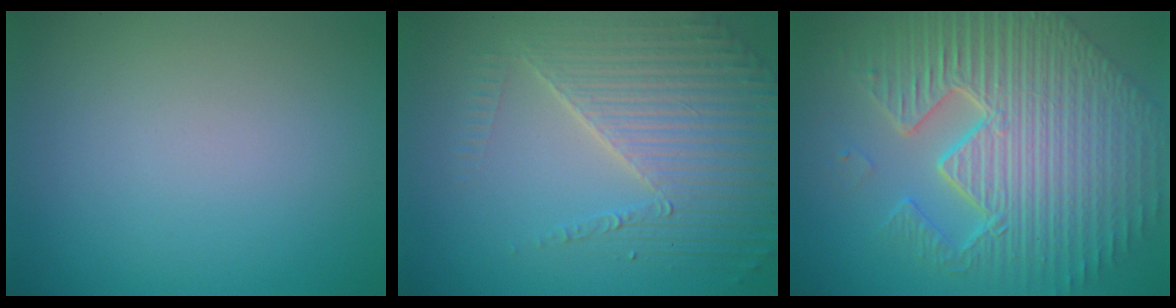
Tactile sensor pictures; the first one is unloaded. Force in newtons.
{"total": 6.5, "press": 4.9, "slide": 4.3}
{"total": 11.6, "press": 7.4, "slide": 8.9}